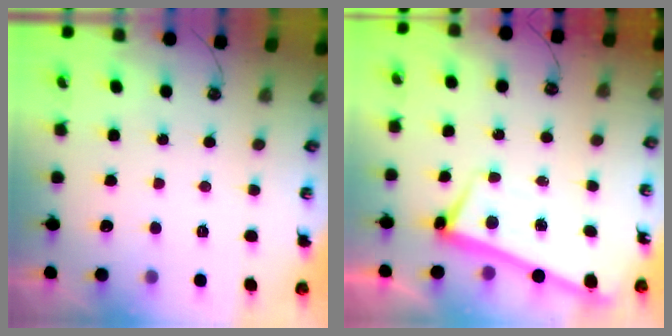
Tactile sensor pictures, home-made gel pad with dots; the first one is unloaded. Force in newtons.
{"total": 2.5, "press": 2.4, "slide": 0.6}